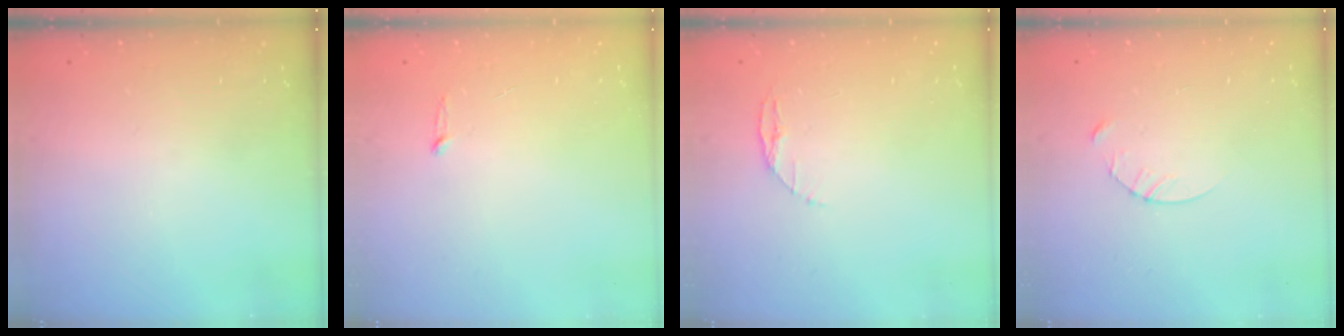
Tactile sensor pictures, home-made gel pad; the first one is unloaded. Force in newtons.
{"total": 2.5, "press": 2.5, "slide": 0.2}
{"total": 3.4, "press": 3.4, "slide": 0.4}
{"total": 3.8, "press": 3.8, "slide": 0.3}